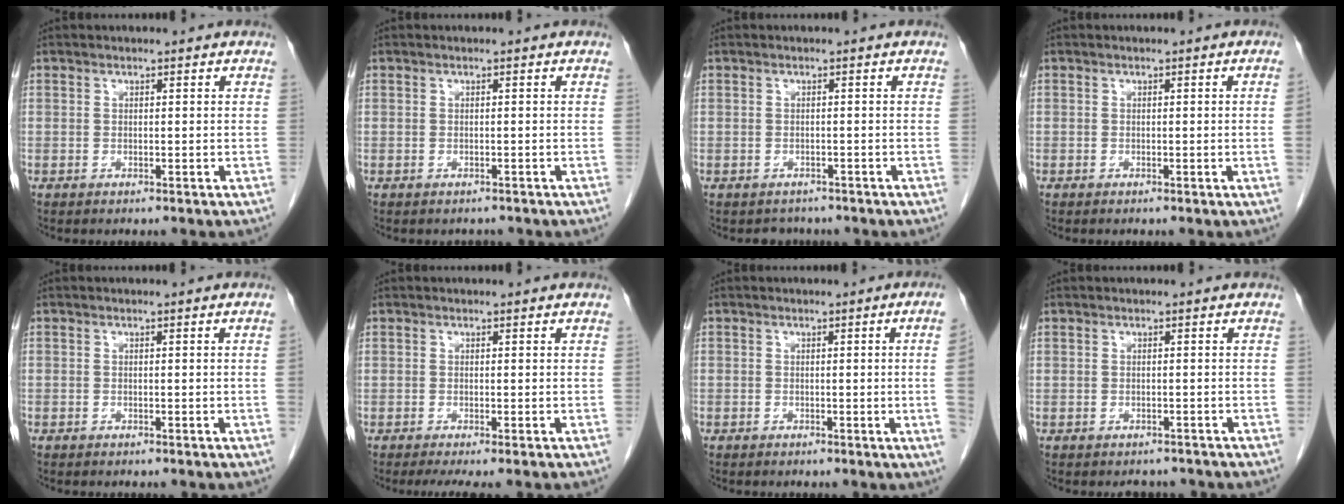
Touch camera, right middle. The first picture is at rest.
{"total": 1.0, "force": [-0.9, 0.4, 0.0], "torque": [-0.009, -0.003, -0.013]}
{"total": 2.2, "force": [-1.8, 1.1, -0.1], "torque": [-0.008, -0.002, -0.027]}
{"total": 0.9, "force": [-0.1, -0.4, 0.8], "torque": [-0.002, 0.002, 0.000]}
{"total": 0.6, "force": [-0.2, -0.3, 0.5], "torque": [-0.001, 0.003, -0.004]}
{"total": 2.8, "force": [-1.9, 0.1, 2.1], "torque": [-0.035, -0.012, -0.030]}
{"total": 4.1, "force": [-0.5, -1.4, 3.8], "torque": [-0.038, -0.004, -0.009]}
{"total": 2.3, "force": [-2.1, 0.9, 0.1], "torque": [-0.004, -0.003, -0.028]}